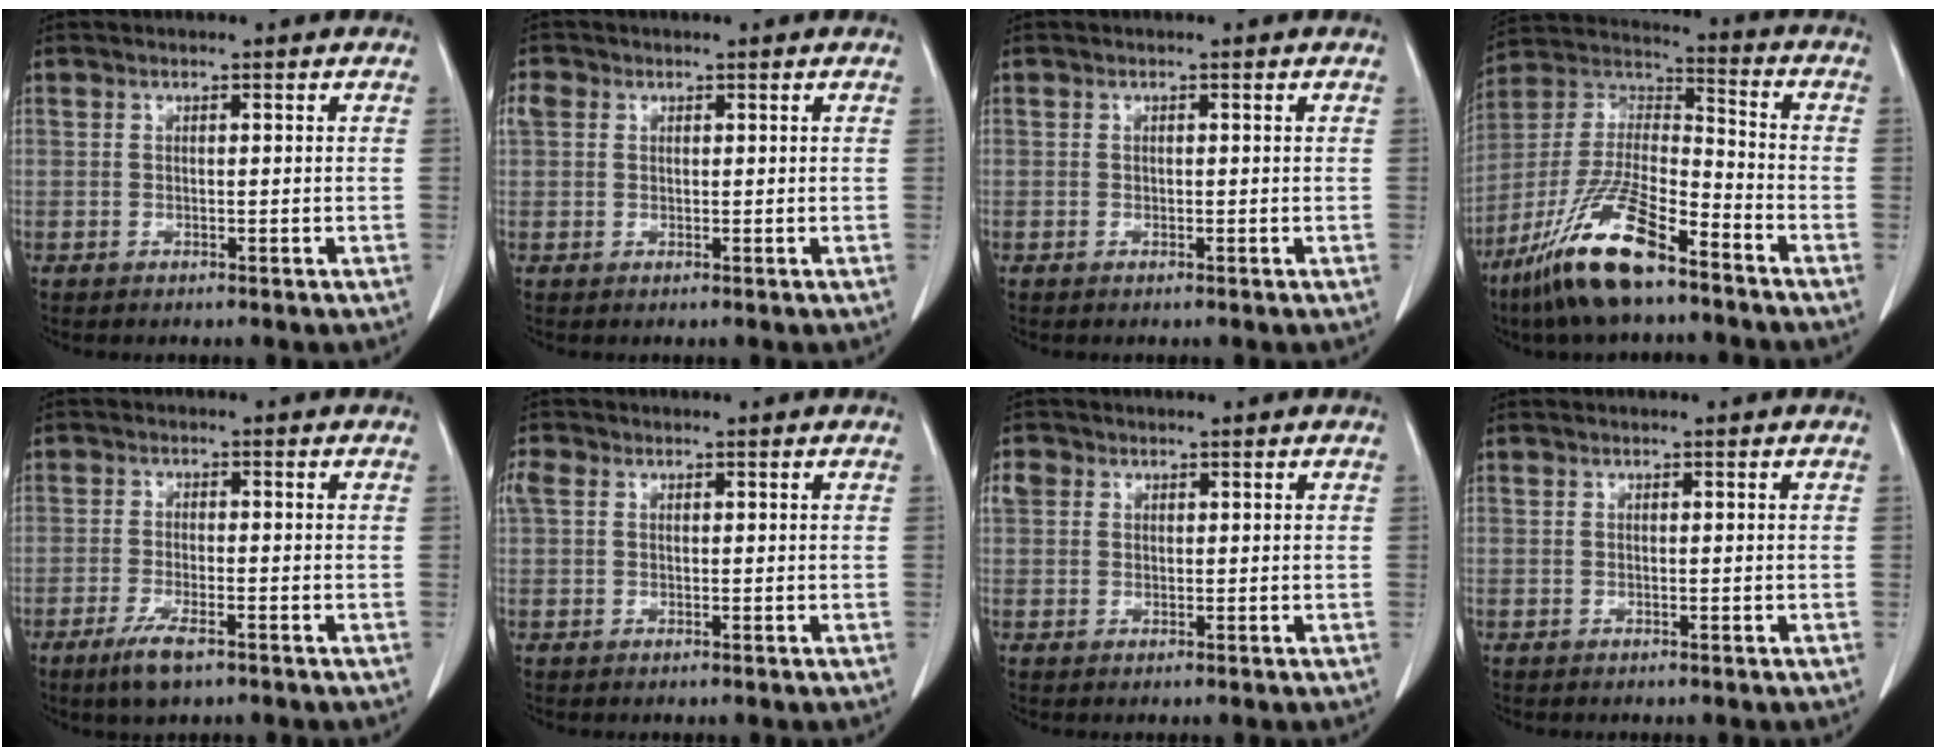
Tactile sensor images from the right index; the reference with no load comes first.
{"total": 2.4, "force": [0.9, 2.0, 0.9], "torque": [-0.027, 0.015, 0.017]}
{"total": 0.0}
{"total": 16.2, "force": [-10.7, 3.5, 11.7], "torque": [-0.247, -0.012, -0.201]}
{"total": 4.8, "force": [-3.1, 0.9, 3.6], "torque": [-0.076, -0.009, -0.053]}
{"total": 2.3, "force": [0.8, 1.7, 1.3], "torque": [-0.052, 0.024, 0.020]}
{"total": 2.6, "force": [1.0, 2.3, 0.8], "torque": [-0.016, 0.013, 0.019]}
{"total": 0.0}